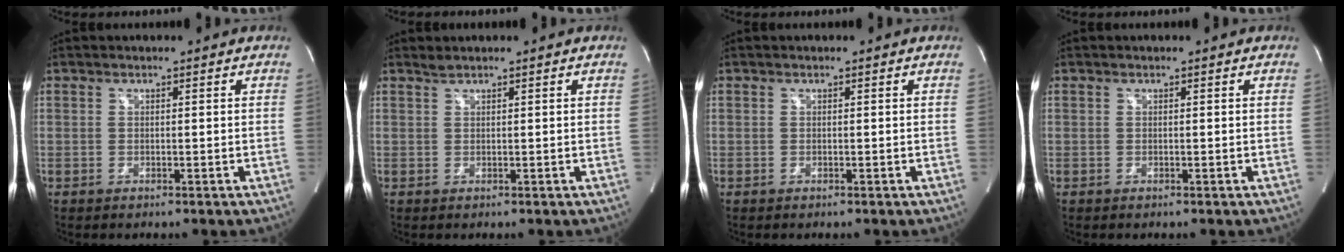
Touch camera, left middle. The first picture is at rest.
{"total": 0.7, "force": [0.7, -0.2, 0.1], "torque": [-0.010, 0.003, 0.018]}
{"total": 0.0}
{"total": 0.0}